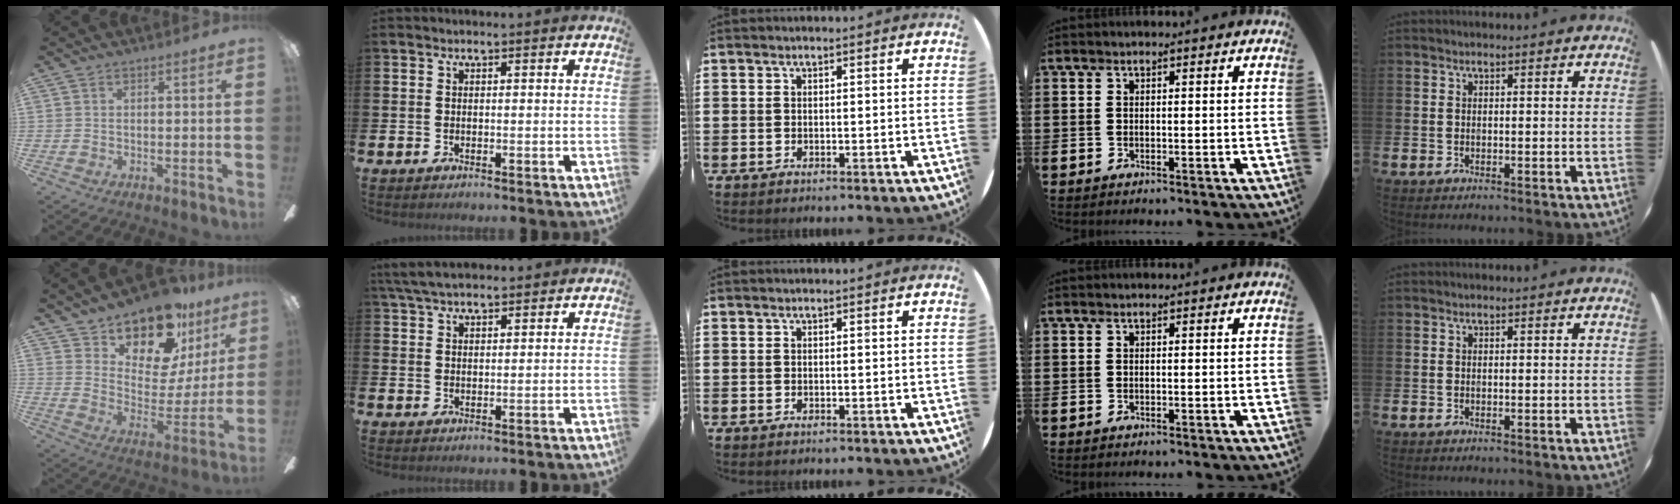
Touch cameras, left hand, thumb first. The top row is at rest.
{"thumb": {"total": 18.4, "force": [14.8, 7.6, 7.9], "torque": [-0.134, -0.107, 0.258]}, "index": {"total": 4.9, "force": [4.4, 1.2, 1.7], "torque": [-0.038, -0.010, 0.082]}}